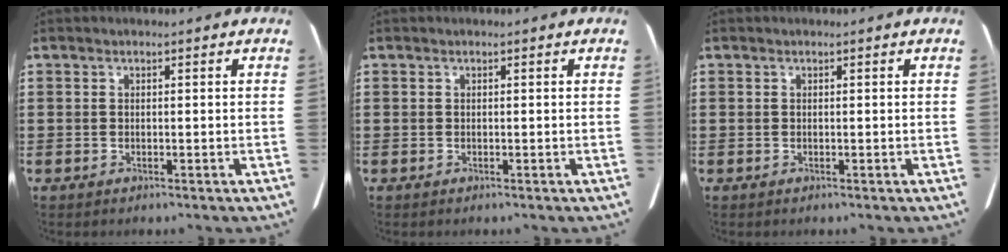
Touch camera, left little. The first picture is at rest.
{"total": 0.0}
{"total": 0.0}